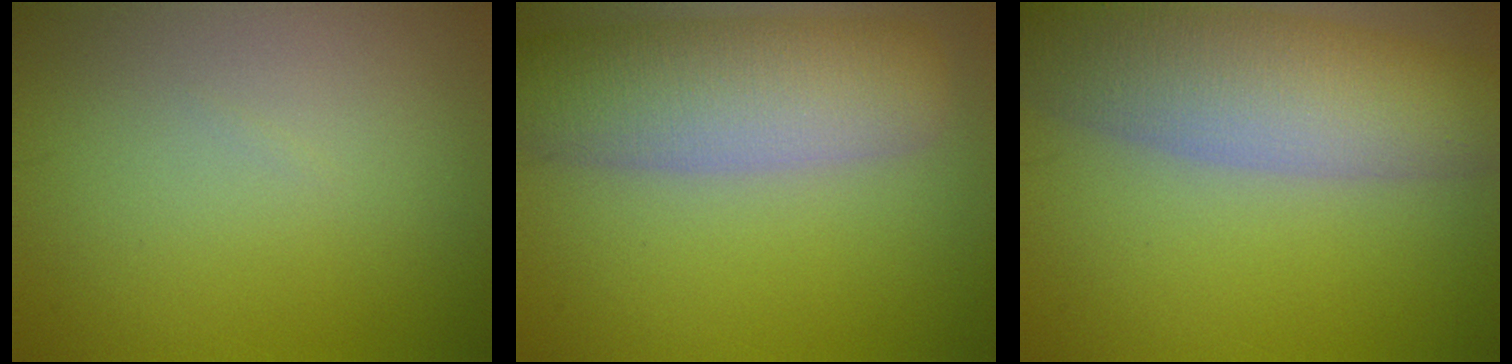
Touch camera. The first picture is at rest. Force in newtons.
{"total": 8.1, "press": 8.1, "slide": 0.5}
{"total": 9.4, "press": 9.4, "slide": 0.4}